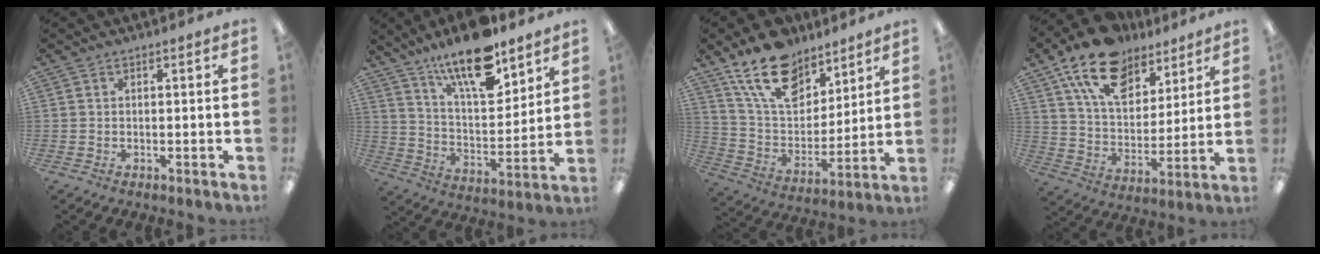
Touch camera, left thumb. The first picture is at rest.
{"total": 17.3, "force": [12.7, 5.8, 10.3], "torque": [-0.172, -0.077, 0.214]}
{"total": 18.5, "force": [12.9, 9.9, 8.7], "torque": [-0.166, -0.062, 0.238]}
{"total": 18.3, "force": [11.8, 10.4, 9.4], "torque": [-0.163, -0.056, 0.214]}